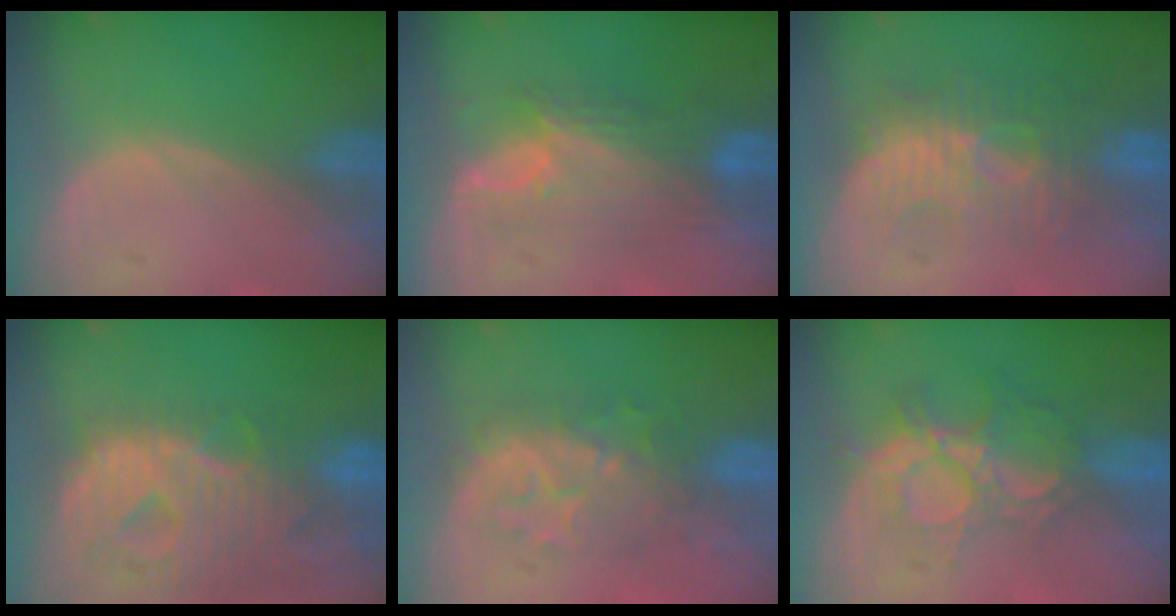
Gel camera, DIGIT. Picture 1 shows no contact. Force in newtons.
{"total": 7.3, "press": 7.2, "slide": 1.4}
{"total": 9.1, "press": 8.7, "slide": 2.6}
{"total": 12.9, "press": 11.0, "slide": 6.8}
{"total": 7.8, "press": 7.6, "slide": 1.9}
{"total": 9.2, "press": 7.8, "slide": 4.8}